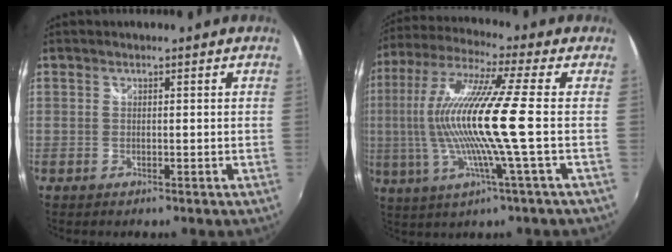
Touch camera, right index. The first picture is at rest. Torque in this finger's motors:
{"motor_torque": [1.59, -0.55, 1.05, 0.21]}